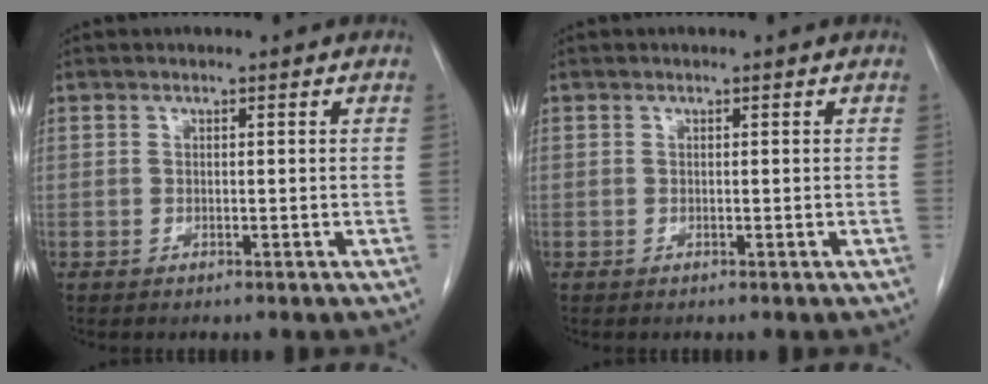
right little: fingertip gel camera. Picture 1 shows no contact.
{"total": 0.0}